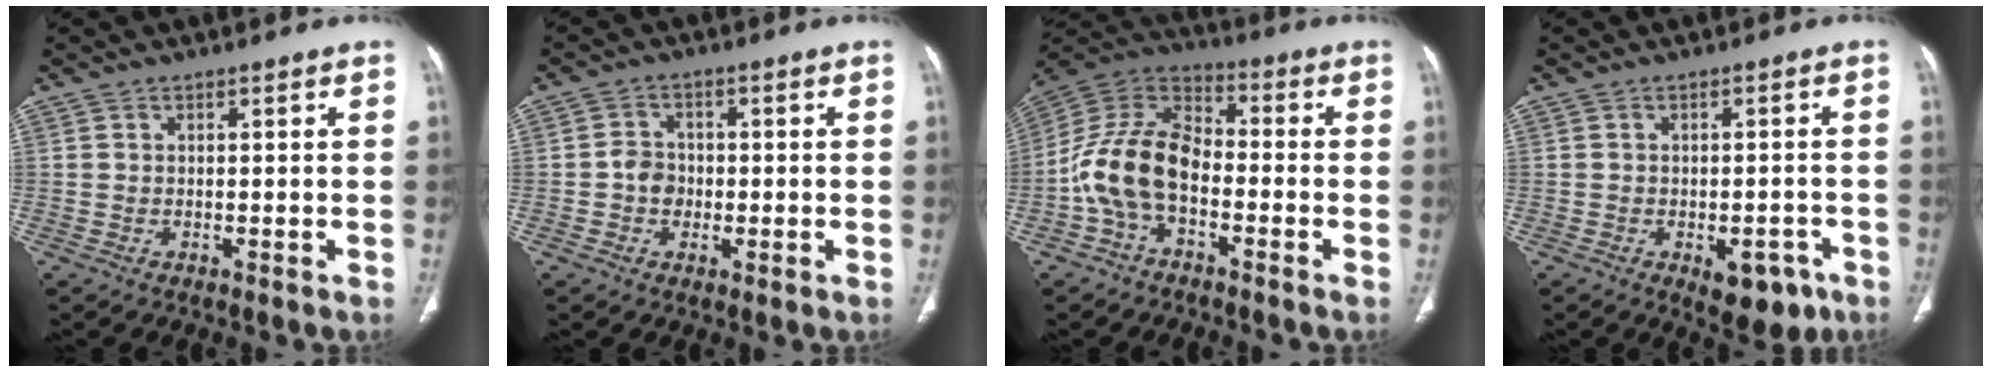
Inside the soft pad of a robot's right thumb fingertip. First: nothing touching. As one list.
[{"total": 4.0, "force": [-0.5, 3.5, 2.0], "torque": [-0.013, 0.009, -0.015]}, {"total": 13.5, "force": [-3.6, 8.2, 10.0], "torque": [-0.190, 0.049, -0.078]}, {"total": 7.4, "force": [-3.6, 3.9, 5.2], "torque": [-0.043, 0.013, -0.036]}]